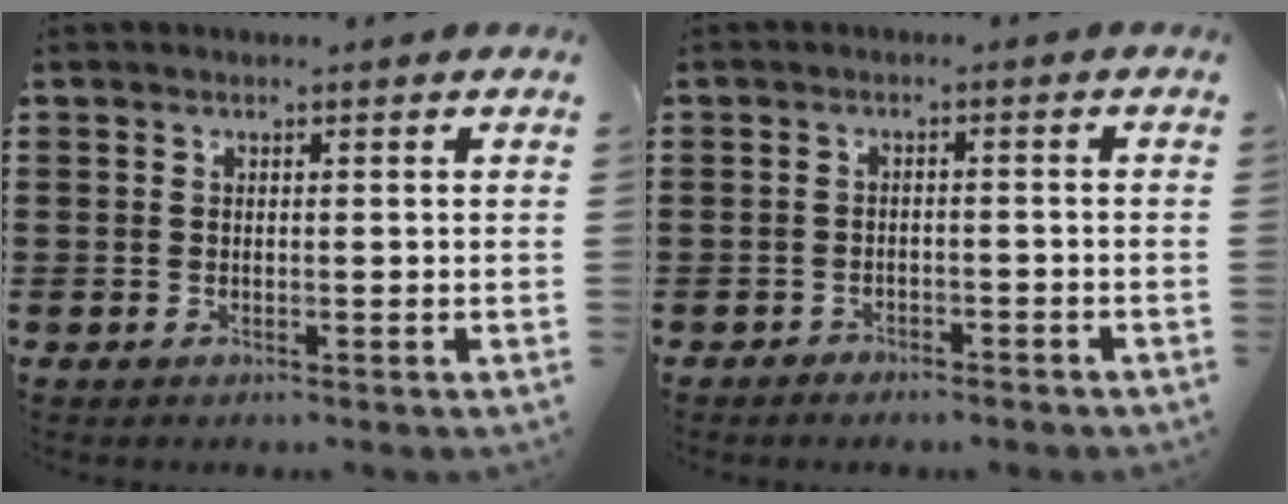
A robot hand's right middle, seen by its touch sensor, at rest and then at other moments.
{"total": 1.9, "force": [-1.8, 0.5, 0.0], "torque": [-0.005, 0.003, -0.041]}